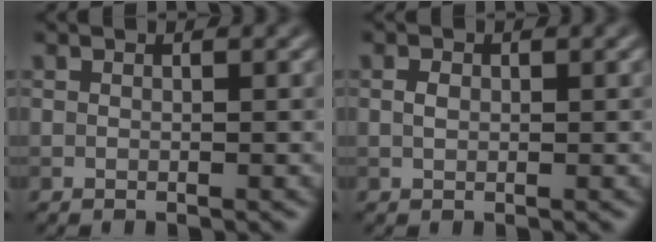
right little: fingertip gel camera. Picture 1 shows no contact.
{"total": 0.9, "force": [0.1, 0.6, 0.6], "torque": [-0.014, 0.001, 0.002]}